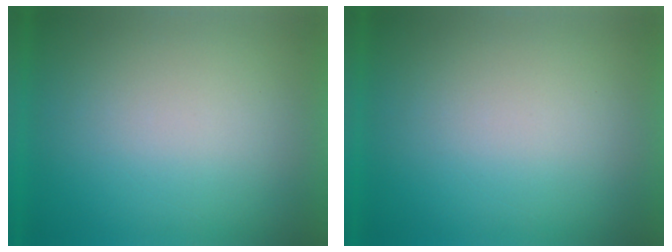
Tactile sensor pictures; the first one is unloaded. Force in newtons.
{"total": 0.0}